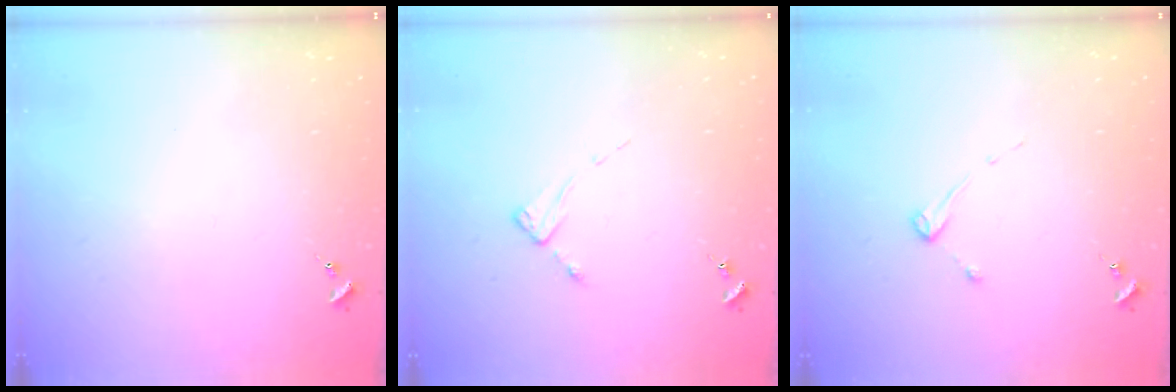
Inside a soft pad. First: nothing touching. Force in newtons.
{"total": 2.1, "press": 2.0, "slide": 0.4}
{"total": 2.6, "press": 2.5, "slide": 0.4}